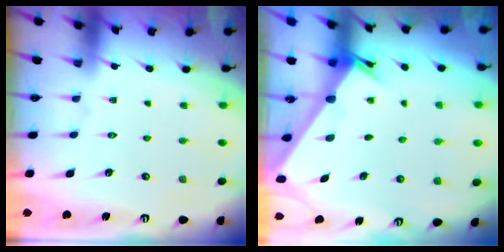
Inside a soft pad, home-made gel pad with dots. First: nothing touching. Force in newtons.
{"total": 2.8, "press": 2.8, "slide": 0.2}